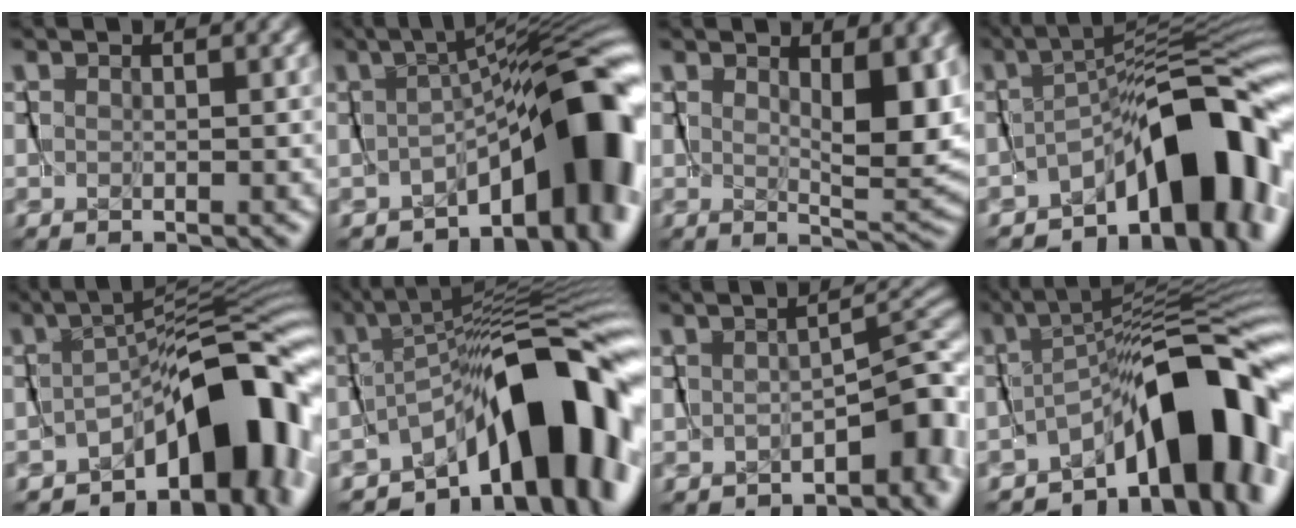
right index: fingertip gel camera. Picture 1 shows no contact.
{"total": 8.7, "force": [-3.1, 2.4, 7.8], "torque": [-0.079, -0.003, -0.040]}
{"total": 4.6, "force": [2.0, 0.5, 4.1], "torque": [-0.053, -0.016, 0.042]}
{"total": 10.1, "force": [-5.2, 3.6, 7.8], "torque": [-0.087, 0.010, -0.084]}
{"total": 10.6, "force": [-5.7, 4.3, 7.9], "torque": [-0.096, -0.001, -0.088]}
{"total": 13.7, "force": [-5.1, 5.8, 11.4], "torque": [-0.143, 0.001, -0.071]}
{"total": 4.2, "force": [-2.9, 1.7, 2.5], "torque": [-0.018, 0.007, -0.048]}
{"total": 11.5, "force": [-5.3, 4.2, 9.3], "torque": [-0.111, 0.008, -0.079]}